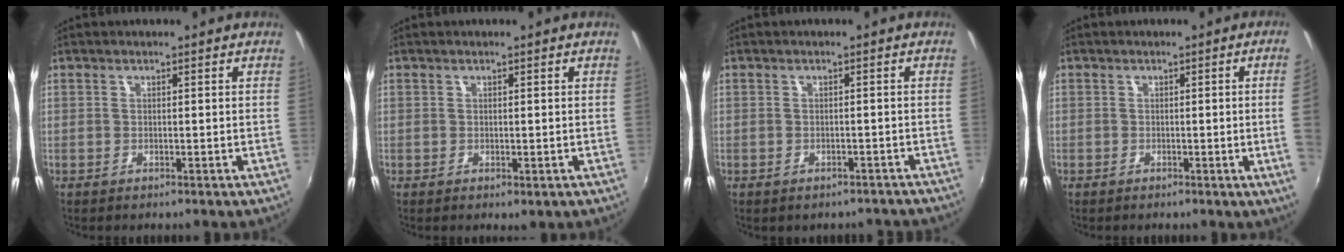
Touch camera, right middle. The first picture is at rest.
{"total": 0.6, "force": [0.1, 0.3, 0.5], "torque": [-0.009, -0.002, 0.001]}
{"total": 5.2, "force": [-4.5, 2.3, 1.3], "torque": [-0.020, -0.002, -0.043]}
{"total": 4.4, "force": [0.2, -2.1, 3.9], "torque": [-0.061, -0.009, 0.006]}